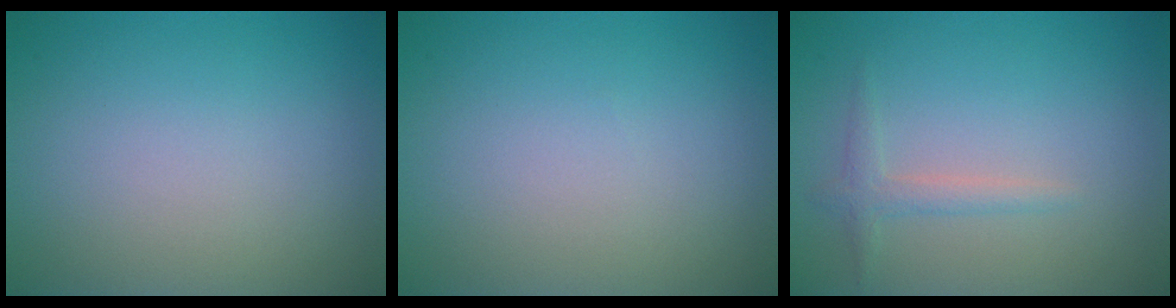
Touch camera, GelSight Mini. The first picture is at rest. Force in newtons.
{"total": 0.0}
{"total": 1.5, "press": 1.5, "slide": 0.0}